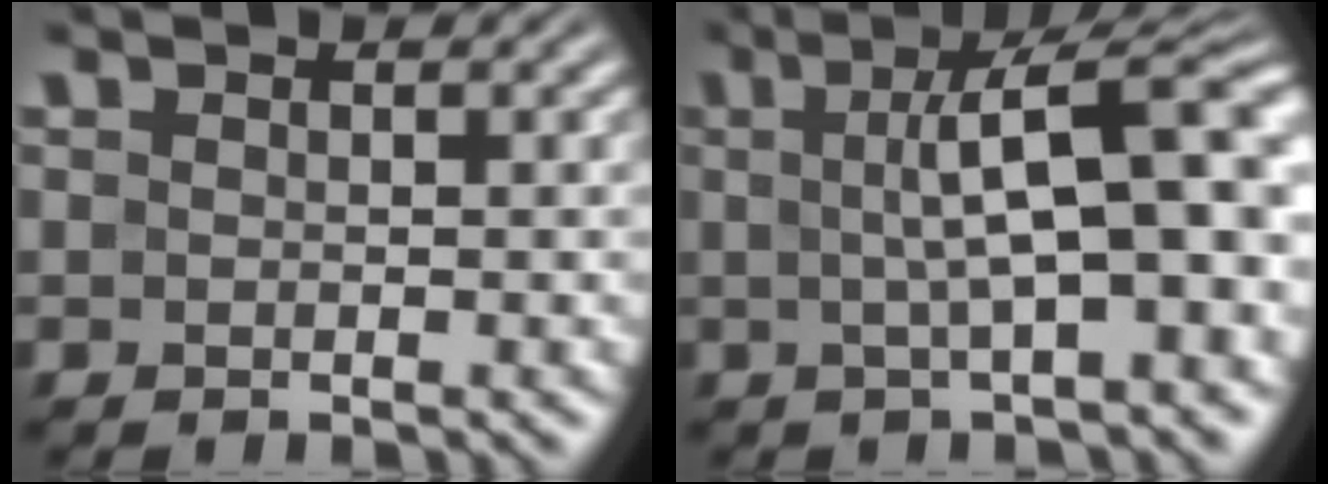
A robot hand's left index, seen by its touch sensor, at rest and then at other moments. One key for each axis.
{"total": 10.1, "fx": 0.8, "fy": 2.9, "fz": 9.7, "tx": -0.129, "ty": 0.017, "tz": 0.006}